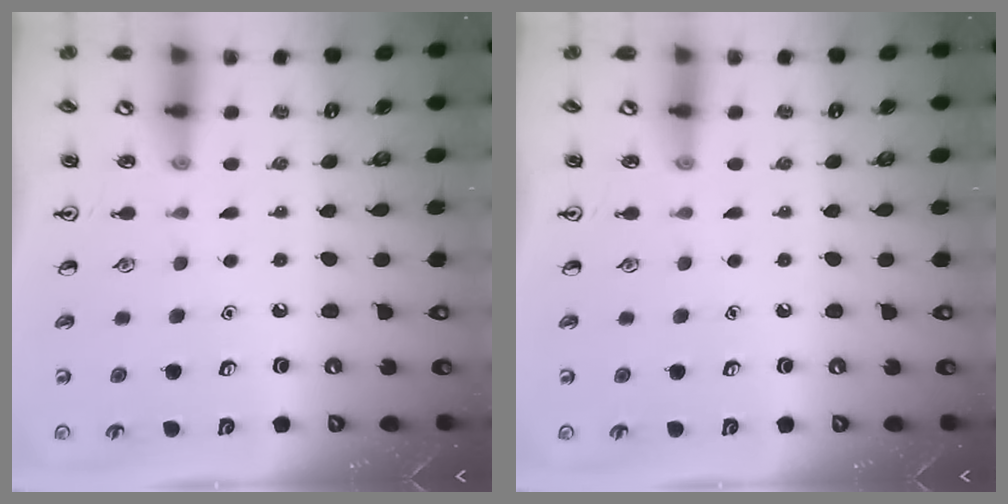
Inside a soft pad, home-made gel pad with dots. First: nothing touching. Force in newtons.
{"total": 0.0}